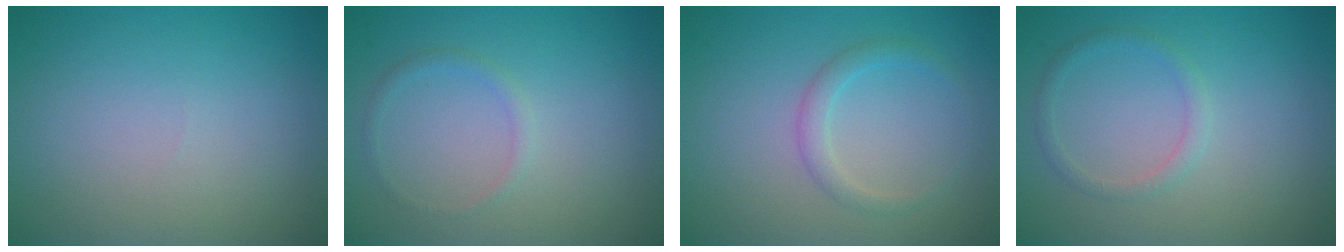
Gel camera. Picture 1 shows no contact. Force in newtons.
{"total": 0.9, "press": 0.9, "slide": 0.1}
{"total": 1.7, "press": 1.7, "slide": 0.1}
{"total": 1.3, "press": 1.3, "slide": 0.0}